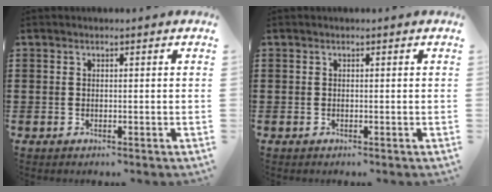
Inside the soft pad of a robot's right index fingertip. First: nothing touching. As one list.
[{"total": 0.0}]